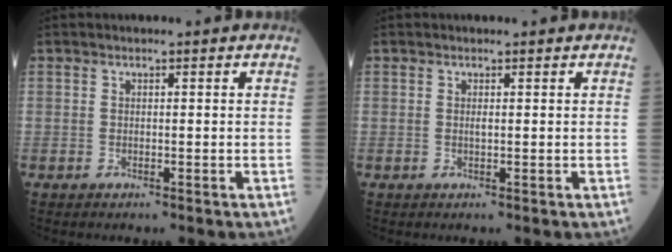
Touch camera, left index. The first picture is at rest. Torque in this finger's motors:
{"motor_torque": [0.53, -0.20, -0.01, 0.01]}